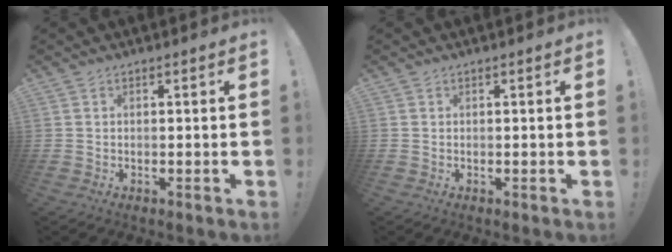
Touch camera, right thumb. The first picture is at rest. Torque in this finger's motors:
{"motor_torque": [0.20, 0.15, 0.17, -0.04, -0.01]}